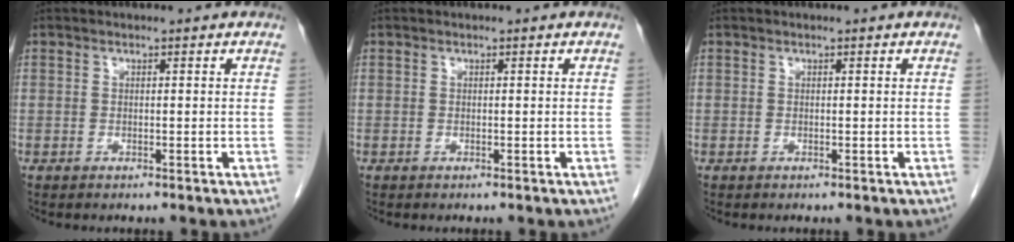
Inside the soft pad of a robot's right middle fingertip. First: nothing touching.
{"total": 0.0}
{"total": 0.0}